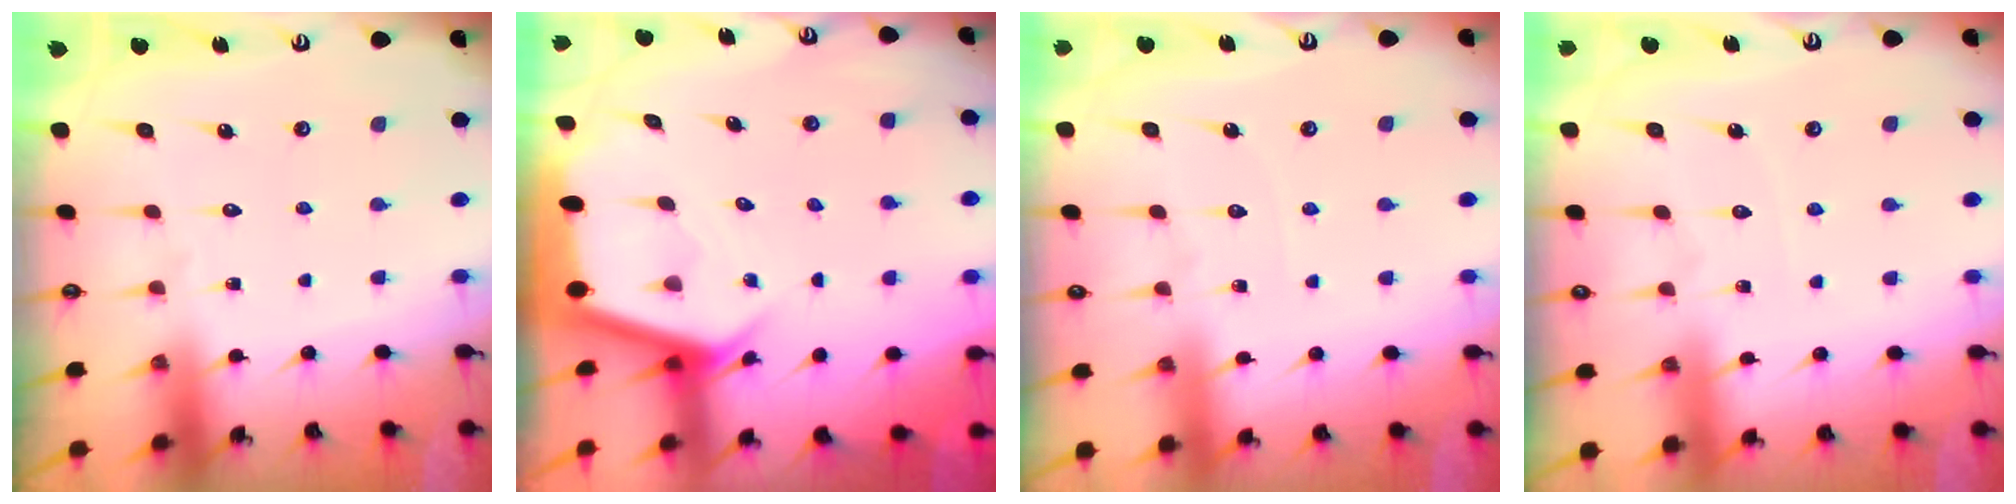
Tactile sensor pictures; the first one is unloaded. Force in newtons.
{"total": 3.8, "press": 3.8, "slide": 0.4}
{"total": 2.6, "press": 2.5, "slide": 0.4}
{"total": 2.8, "press": 2.8, "slide": 0.4}